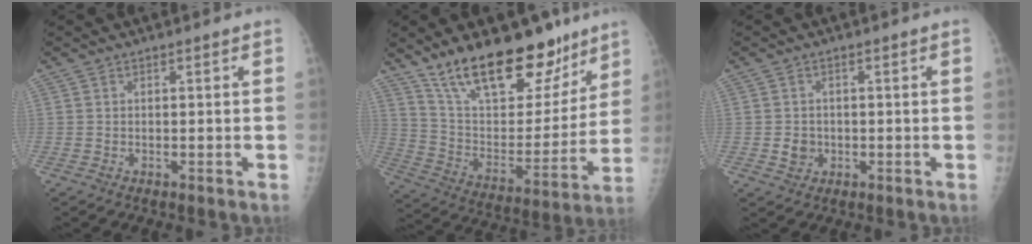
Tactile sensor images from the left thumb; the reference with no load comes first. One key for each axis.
{"total": 23.6, "fx": 16.9, "fy": 10.2, "fz": 12.9, "tx": -0.158, "ty": -0.084, "tz": 0.280}
{"total": 2.7, "fx": -0.4, "fy": 2.5, "fz": 1.0, "tx": -0.004, "ty": 0.004, "tz": -0.002}